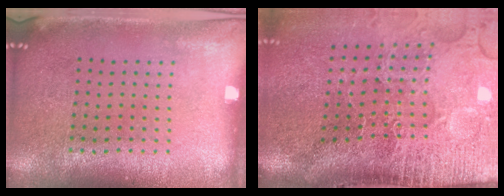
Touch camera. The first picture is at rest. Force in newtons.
{"total": 5.0, "press": 4.0, "slide": 2.9}